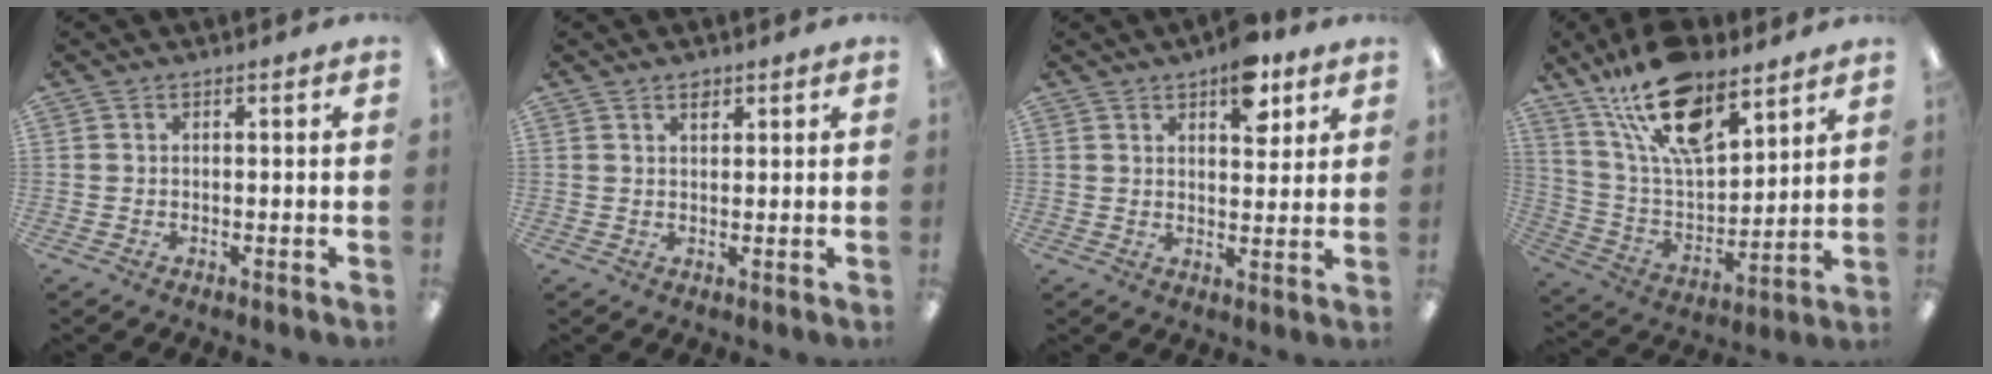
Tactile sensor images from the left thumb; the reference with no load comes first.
{"total": 1.8, "force": [1.4, 0.8, 0.8], "torque": [-0.009, -0.004, 0.024]}
{"total": 9.1, "force": [5.6, 4.5, 5.7], "torque": [-0.059, -0.027, 0.091]}
{"total": 20.2, "force": [14.0, 8.3, 11.9], "torque": [-0.224, -0.066, 0.247]}